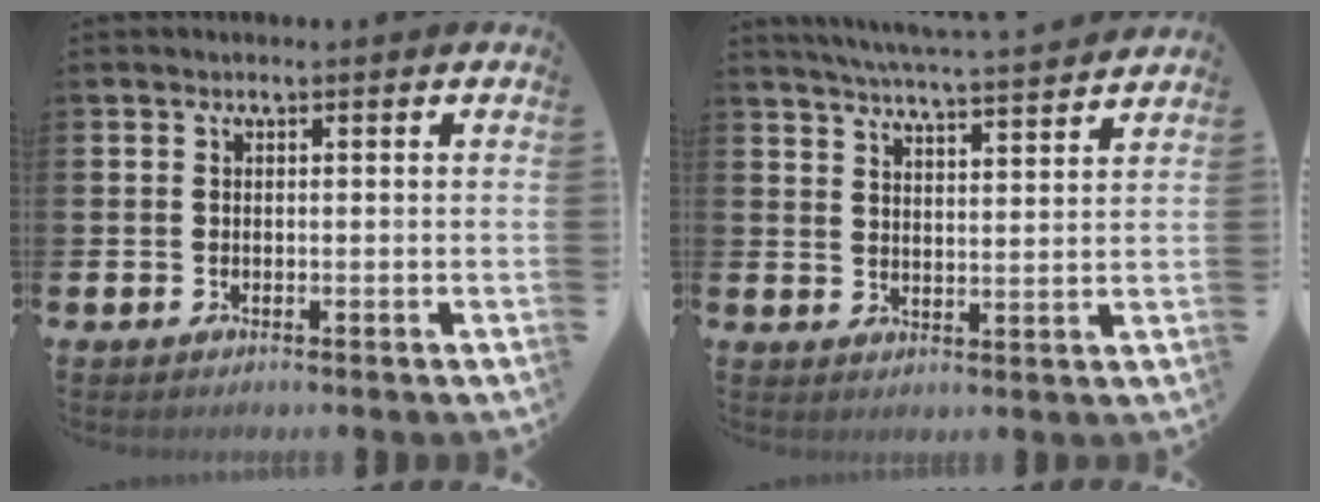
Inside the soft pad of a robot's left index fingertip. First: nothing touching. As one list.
[{"total": 5.7, "force": [5.6, -0.3, 1.2], "torque": [-0.039, -0.042, 0.097]}]